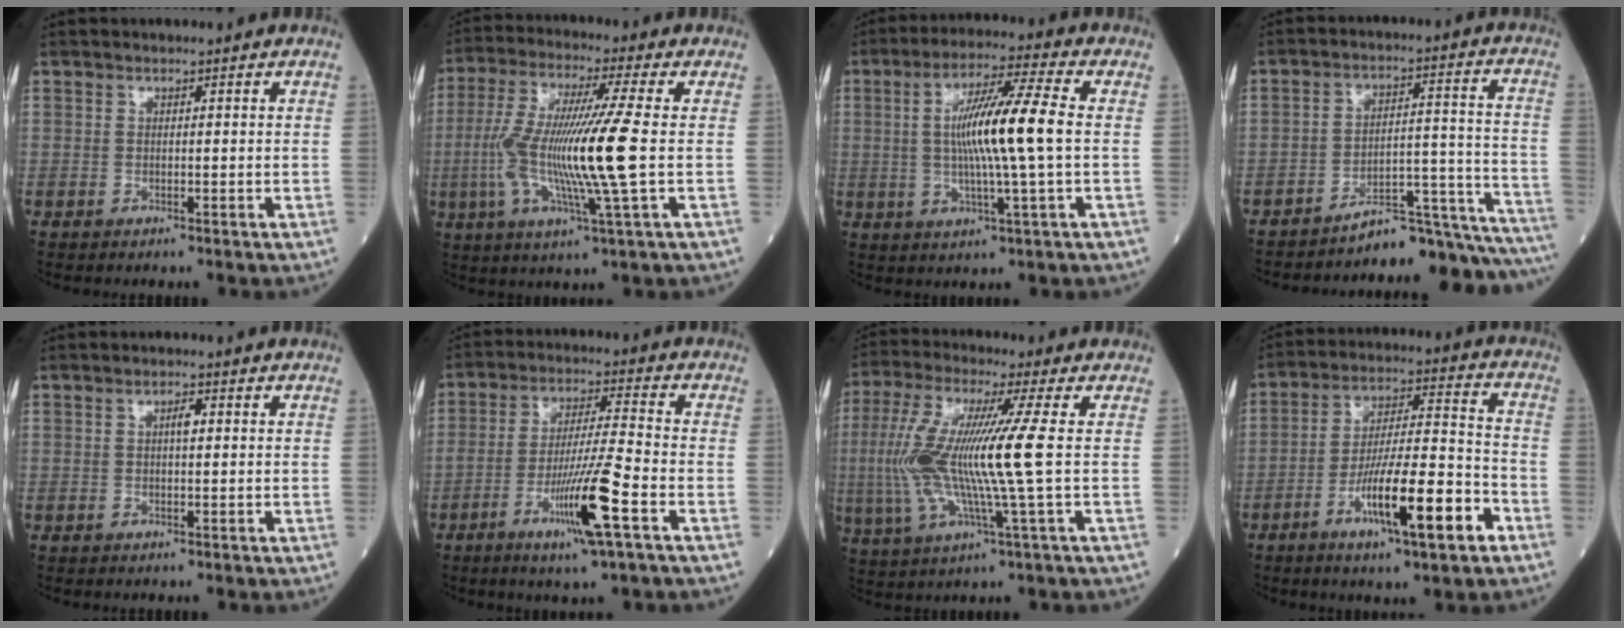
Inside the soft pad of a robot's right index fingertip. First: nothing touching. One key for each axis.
{"total": 14.2, "fx": -1.4, "fy": -0.8, "fz": 14.1, "tx": -0.284, "ty": -0.008, "tz": -0.034}
{"total": 11.8, "fx": 0.5, "fy": -0.5, "fz": 11.8, "tx": -0.217, "ty": 0.006, "tz": 0.006}
{"total": 16.1, "fx": -15.8, "fy": 0.6, "fz": 3.4, "tx": -0.006, "ty": 0.053, "tz": -0.213}
{"total": 1.5, "fx": 0.3, "fy": 0.4, "fz": 1.4, "tx": -0.025, "ty": 0.004, "tz": 0.003}
{"total": 11.0, "fx": -4.9, "fy": -0.5, "fz": 9.9, "tx": -0.184, "ty": -0.014, "tz": -0.091}
{"total": 13.9, "fx": 0.0, "fy": -0.4, "fz": 13.9, "tx": -0.300, "ty": -0.004, "tz": -0.009}
{"total": 14.4, "fx": -6.8, "fy": 1.5, "fz": 12.6, "tx": -0.220, "ty": -0.003, "tz": -0.114}